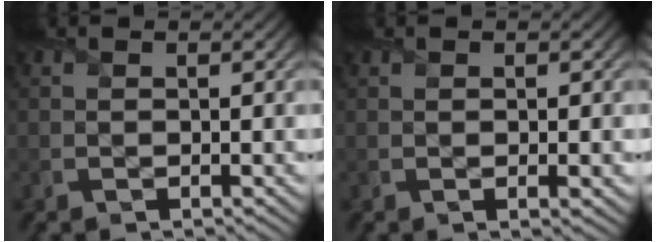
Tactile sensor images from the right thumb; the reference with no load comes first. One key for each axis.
{"total": 1.2, "fx": 0.1, "fy": 0.1, "fz": 1.2, "tx": -0.019, "ty": 0.000, "tz": 0.004}